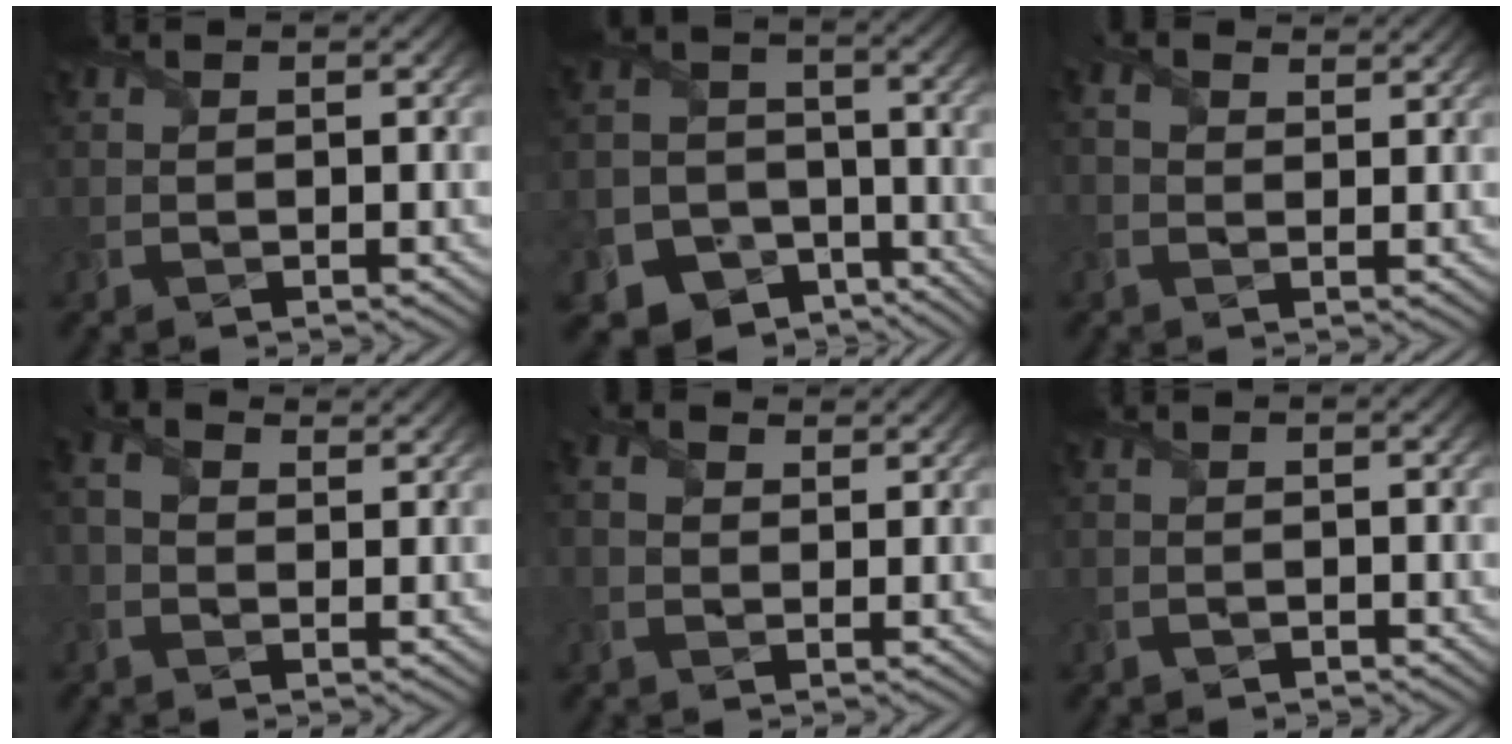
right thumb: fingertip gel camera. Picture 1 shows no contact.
{"total": 12.9, "force": [-8.4, 8.9, 4.1], "torque": [-0.111, -0.044, -0.140]}
{"total": 2.4, "force": [1.0, 1.5, 1.7], "torque": [-0.045, 0.004, 0.014]}
{"total": 3.0, "force": [0.6, 2.1, 2.0], "torque": [-0.052, 0.005, 0.004]}
{"total": 2.3, "force": [0.6, 1.5, 1.6], "torque": [-0.043, 0.004, 0.007]}
{"total": 0.9, "force": [-0.8, 0.1, 0.0], "torque": [0.003, -0.003, -0.019]}